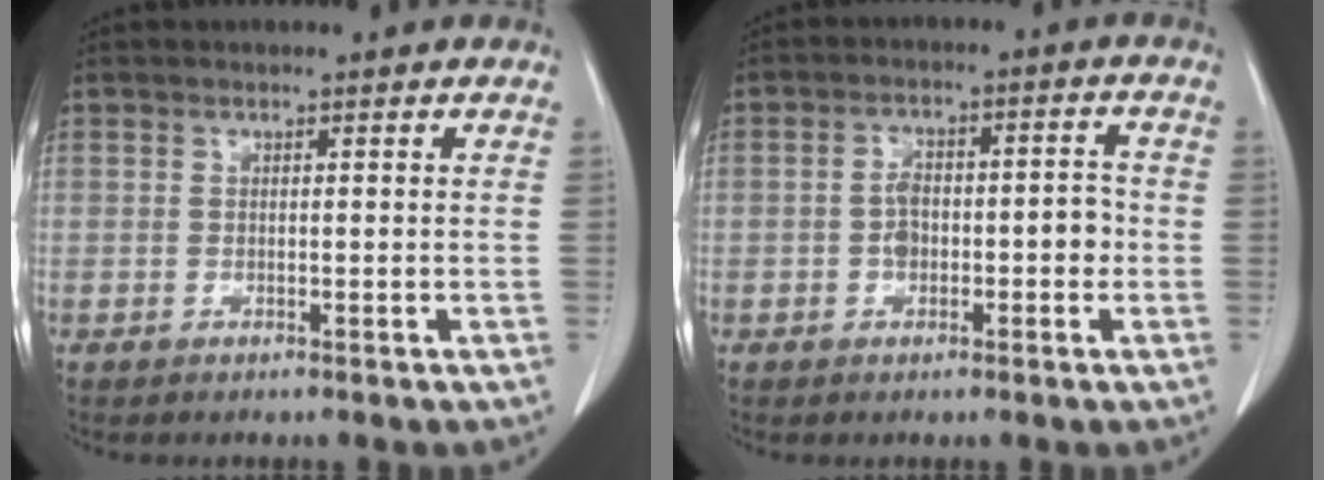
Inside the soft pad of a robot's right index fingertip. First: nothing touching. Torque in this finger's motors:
{"motor_torque": [0.70, -0.37, 0.38, 0.06]}